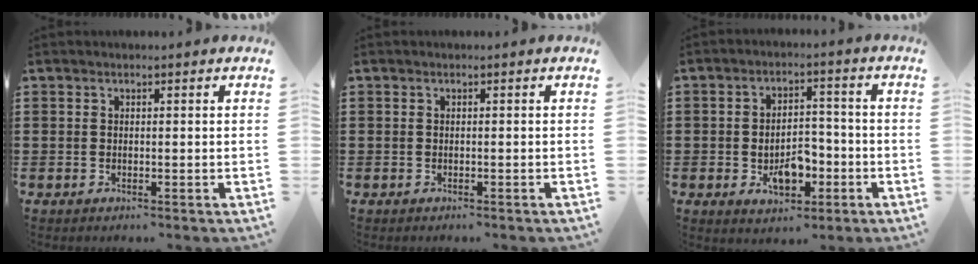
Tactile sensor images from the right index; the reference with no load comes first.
{"total": 0.0}
{"total": 6.7, "force": [-2.3, 3.8, 5.0], "torque": [-0.076, 0.003, -0.043]}